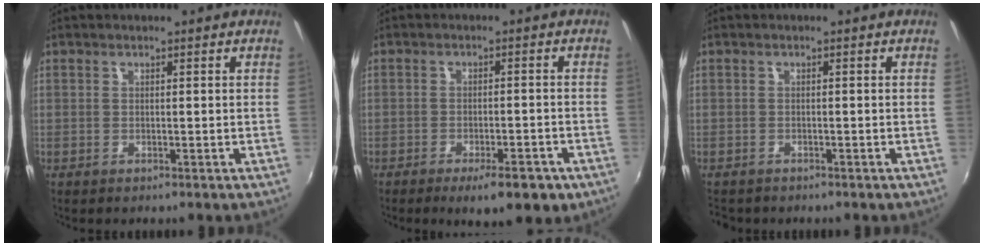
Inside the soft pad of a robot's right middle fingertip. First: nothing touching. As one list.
[{"total": 8.0, "force": [-5.1, 2.3, 5.7], "torque": [-0.099, -0.014, -0.065]}, {"total": 1.9, "force": [-1.7, 0.9, 0.4], "torque": [-0.014, -0.008, -0.027]}]